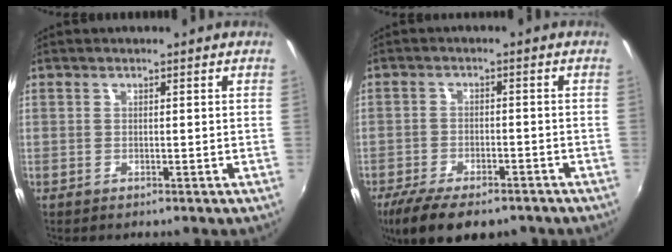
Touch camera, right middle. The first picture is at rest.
{"total": 12.7, "force": [-9.3, 4.6, 7.4], "torque": [-0.159, -0.036, -0.148]}